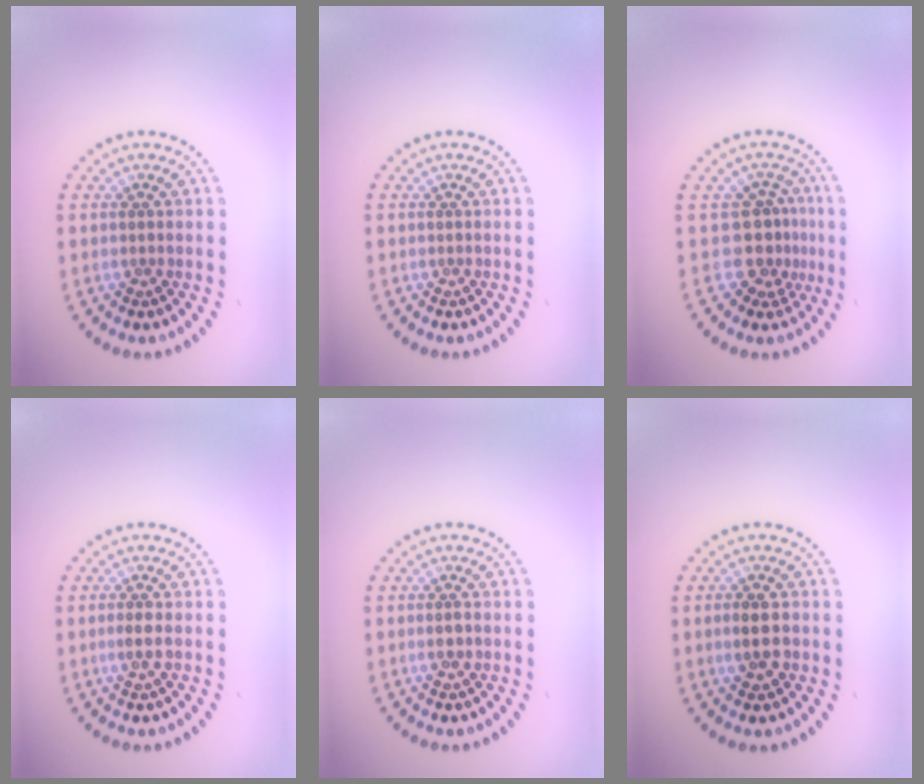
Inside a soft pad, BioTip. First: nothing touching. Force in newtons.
{"total": 0.0}
{"total": 3.1, "press": 2.2, "slide": 2.2}
{"total": 1.3, "press": 1.3, "slide": 0.2}
{"total": 0.6, "press": 0.6, "slide": 0.1}
{"total": 2.5, "press": 2.5, "slide": 0.1}